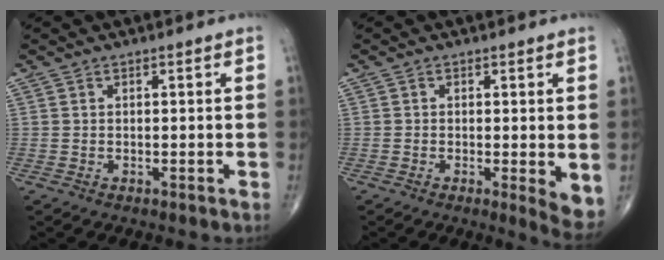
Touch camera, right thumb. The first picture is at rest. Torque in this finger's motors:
{"motor_torque": [-0.02, 0.47, 0.40, 0.24, 0.13]}